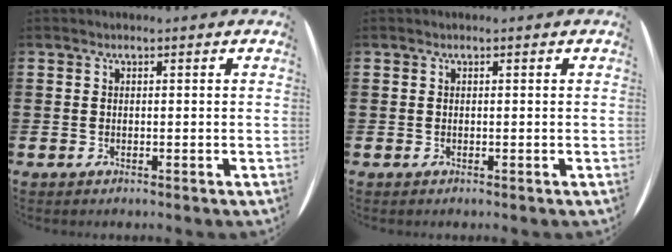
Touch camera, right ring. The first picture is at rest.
{"total": 0.0}